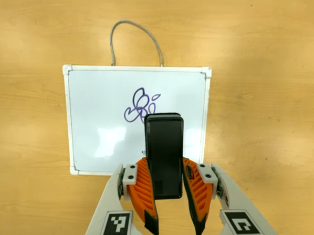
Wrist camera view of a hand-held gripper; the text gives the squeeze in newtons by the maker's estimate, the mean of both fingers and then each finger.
{"total": 9.6, "left": 6.9, "right": 12.3}